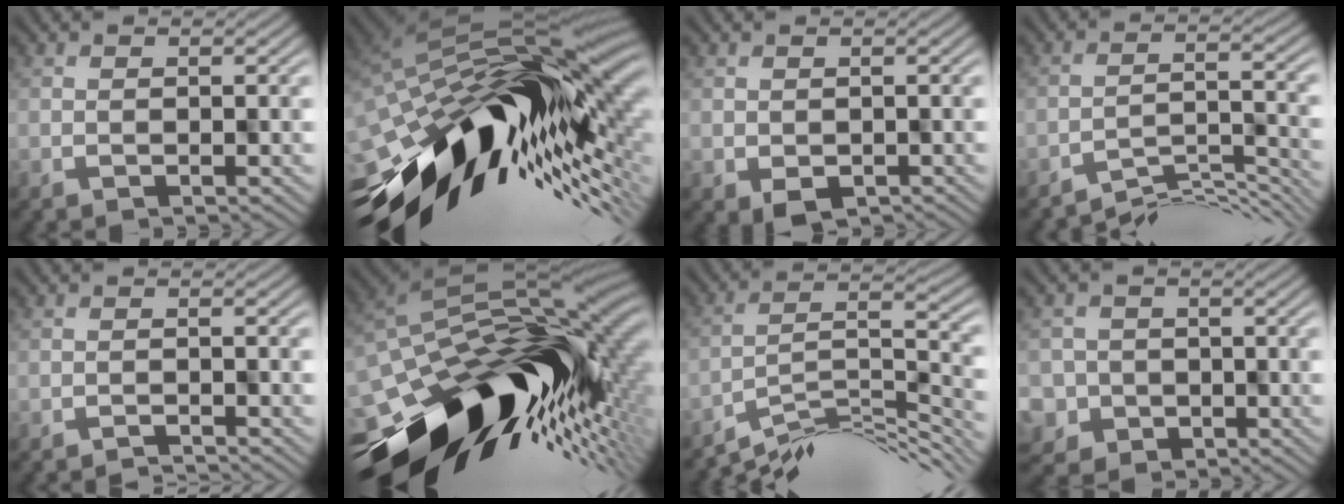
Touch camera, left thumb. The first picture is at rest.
{"total": 17.0, "force": [-2.8, 9.1, 14.1], "torque": [-0.259, -0.027, -0.053]}
{"total": 2.5, "force": [-1.1, 1.8, 1.4], "torque": [-0.020, -0.008, -0.013]}
{"total": 6.9, "force": [-5.7, 1.6, 3.6], "torque": [-0.051, 0.001, -0.091]}
{"total": 1.5, "force": [-1.5, 0.0, 0.3], "torque": [0.001, 0.004, -0.029]}
{"total": 17.3, "force": [-3.9, 10.8, 13.0], "torque": [-0.231, -0.040, -0.057]}
{"total": 11.3, "force": [-8.4, 2.5, 7.1], "torque": [-0.119, -0.001, -0.144]}
{"total": 5.2, "force": [-2.2, 4.7, 0.2], "torque": [-0.005, -0.018, -0.042]}